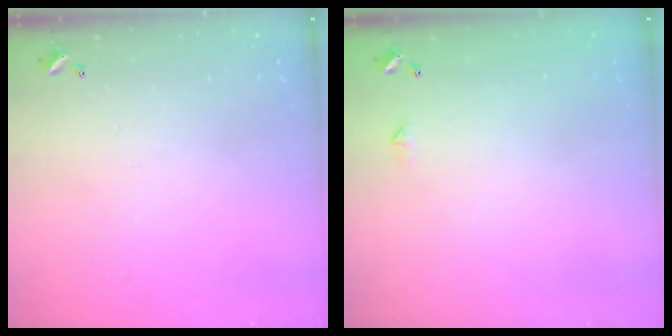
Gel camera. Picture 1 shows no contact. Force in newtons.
{"total": 2.3, "press": 2.3, "slide": 0.4}